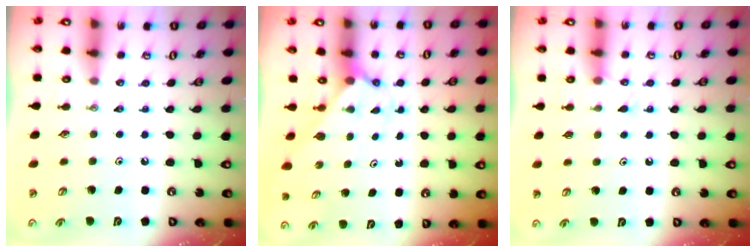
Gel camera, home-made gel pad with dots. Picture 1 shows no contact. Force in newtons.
{"total": 2.1, "press": 2.1, "slide": 0.2}
{"total": 5.5, "press": 5.5, "slide": 0.5}